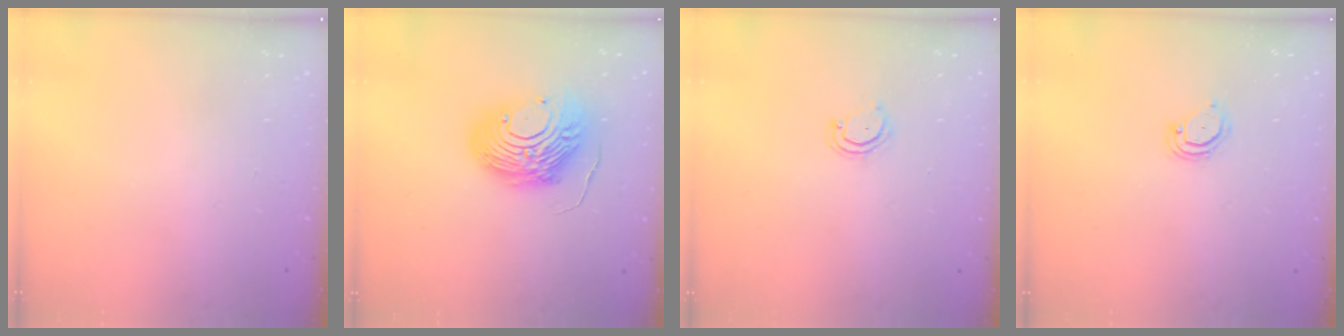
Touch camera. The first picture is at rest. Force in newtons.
{"total": 14.6, "press": 14.6, "slide": 1.5}
{"total": 3.6, "press": 3.6, "slide": 0.3}
{"total": 3.4, "press": 3.4, "slide": 0.2}